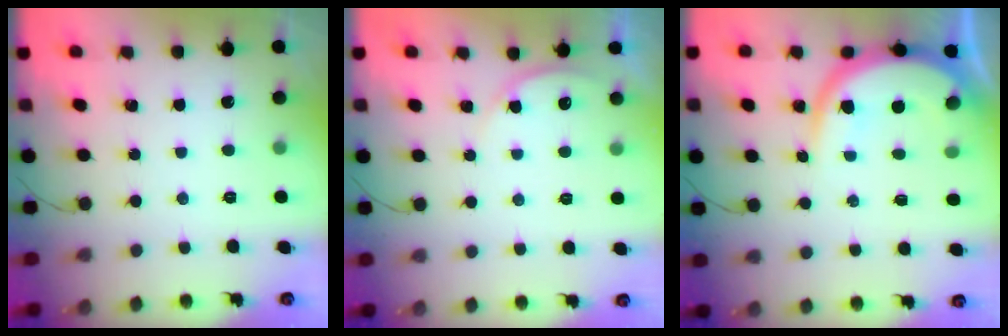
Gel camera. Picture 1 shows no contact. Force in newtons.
{"total": 3.0, "press": 3.0, "slide": 0.2}
{"total": 9.6, "press": 9.6, "slide": 1.1}